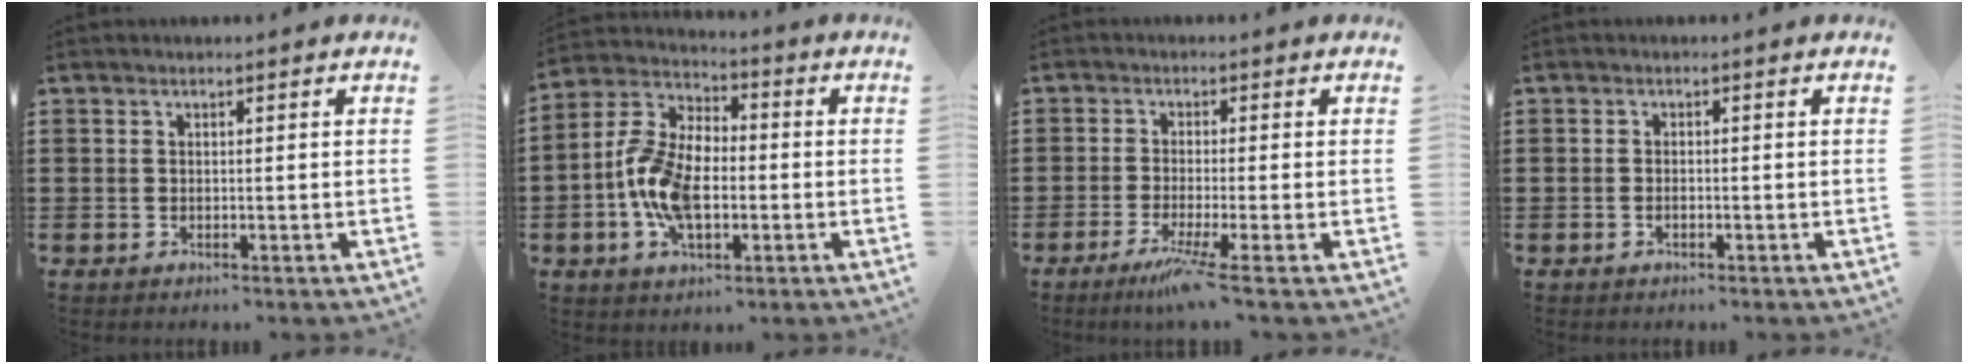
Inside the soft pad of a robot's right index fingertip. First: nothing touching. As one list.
[{"total": 10.5, "force": [-2.2, 5.9, 8.4], "torque": [-0.211, 0.000, -0.049]}, {"total": 4.6, "force": [-2.7, -0.7, 3.7], "torque": [-0.073, -0.021, -0.048]}, {"total": 0.8, "force": [-0.4, 0.3, 0.6], "torque": [-0.014, -0.005, -0.007]}]